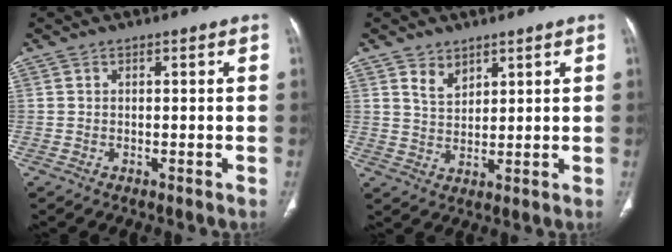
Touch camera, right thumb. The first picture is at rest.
{"total": 4.3, "force": [2.9, 2.6, 1.9], "torque": [-0.017, -0.026, 0.060]}